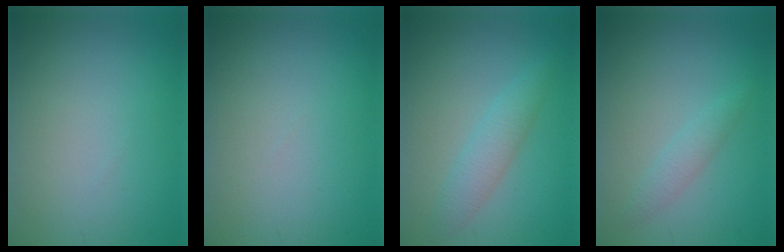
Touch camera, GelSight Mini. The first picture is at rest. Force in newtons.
{"total": 0.0}
{"total": 2.7, "press": 2.7, "slide": 0.1}
{"total": 1.5, "press": 1.5, "slide": 0.1}